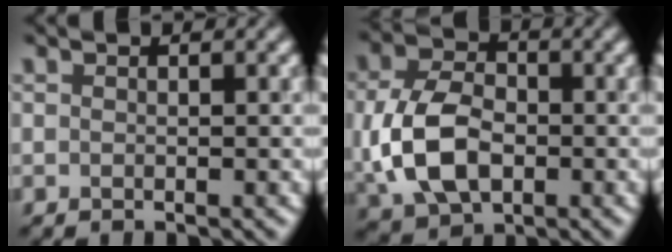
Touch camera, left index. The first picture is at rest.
{"total": 7.7, "force": [-1.0, 5.3, 5.6], "torque": [-0.127, -0.007, -0.022]}